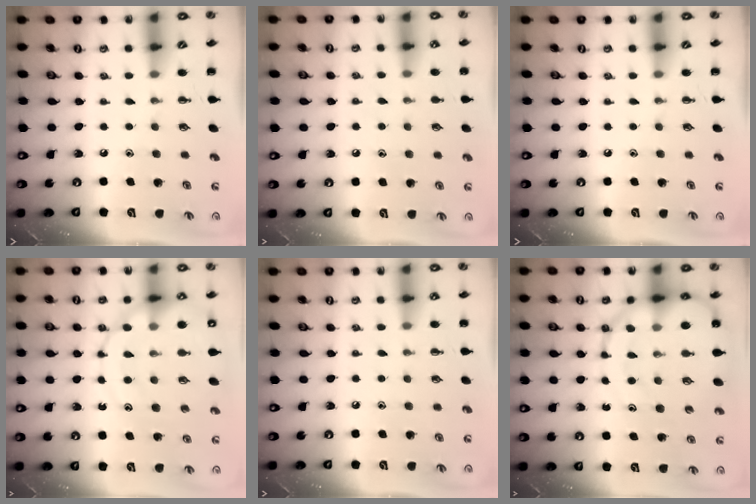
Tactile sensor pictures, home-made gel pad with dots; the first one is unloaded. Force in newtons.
{"total": 5.2, "press": 5.0, "slide": 1.5}
{"total": 0.0}
{"total": 16.6, "press": 16.4, "slide": 2.8}
{"total": 6.4, "press": 6.2, "slide": 1.8}
{"total": 15.7, "press": 15.4, "slide": 3.3}